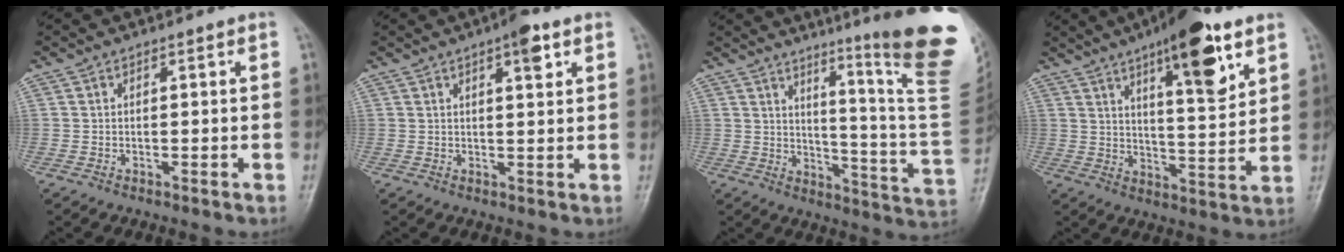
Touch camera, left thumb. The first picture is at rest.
{"total": 4.7, "force": [2.5, 1.4, 3.7], "torque": [-0.044, -0.009, 0.033]}
{"total": 23.4, "force": [14.3, 1.2, 18.4], "torque": [-0.220, -0.107, 0.189]}
{"total": 15.8, "force": [8.8, 4.6, 12.2], "torque": [-0.159, -0.041, 0.134]}